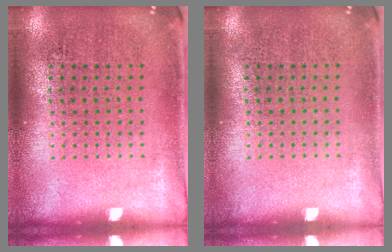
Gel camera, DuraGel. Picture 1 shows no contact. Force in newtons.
{"total": 0.0}